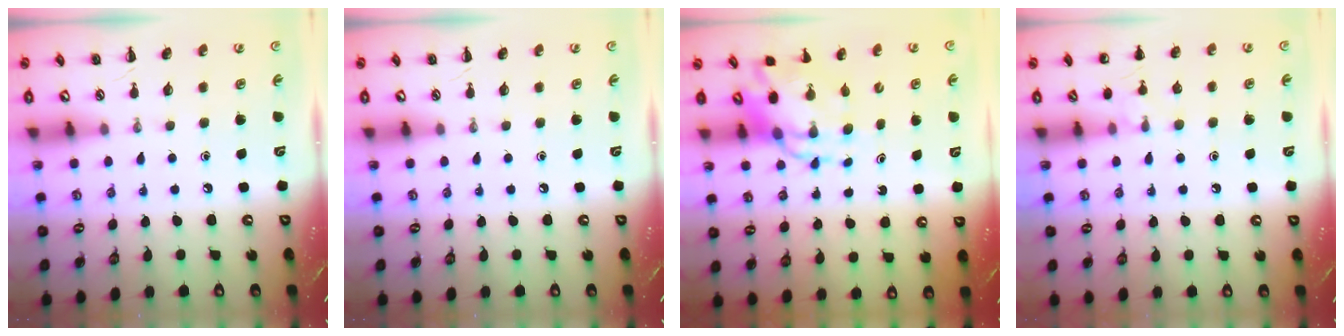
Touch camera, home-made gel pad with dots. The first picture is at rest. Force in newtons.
{"total": 0.0}
{"total": 8.4, "press": 8.0, "slide": 2.2}
{"total": 7.3, "press": 7.0, "slide": 2.1}